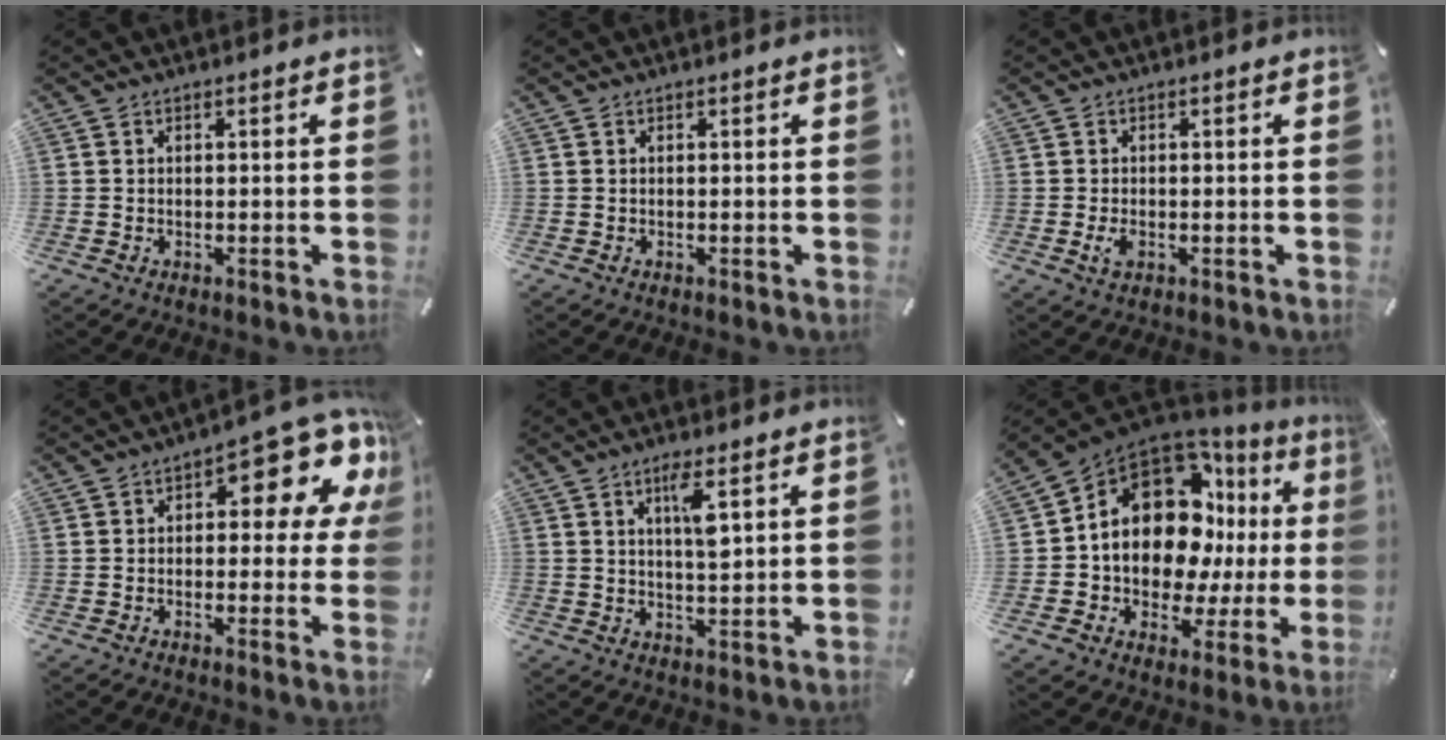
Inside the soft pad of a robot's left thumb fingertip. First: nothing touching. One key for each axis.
{"total": 0.0}
{"total": 2.3, "fx": -0.7, "fy": 1.3, "fz": 1.8, "tx": -0.045, "ty": -0.004, "tz": -0.016}
{"total": 12.8, "fx": 5.6, "fy": 5.4, "fz": 10.1, "tx": -0.118, "ty": -0.051, "tz": 0.088}
{"total": 6.1, "fx": 2.9, "fy": 1.3, "fz": 5.2, "tx": -0.096, "ty": -0.005, "tz": 0.043}
{"total": 16.9, "fx": 5.3, "fy": 11.3, "fz": 11.3, "tx": -0.206, "ty": -0.053, "tz": 0.088}